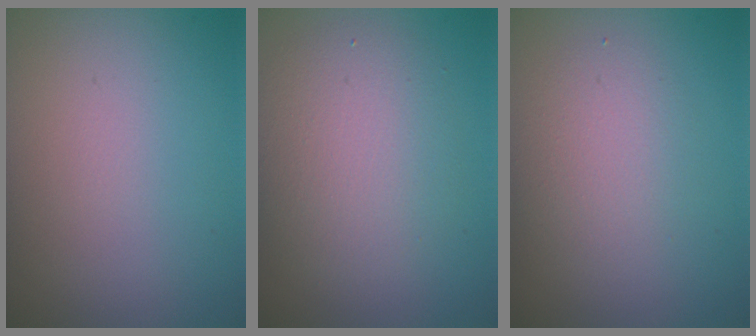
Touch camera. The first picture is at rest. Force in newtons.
{"total": 4.6, "press": 4.5, "slide": 0.1}
{"total": 2.6, "press": 2.6, "slide": 0.3}